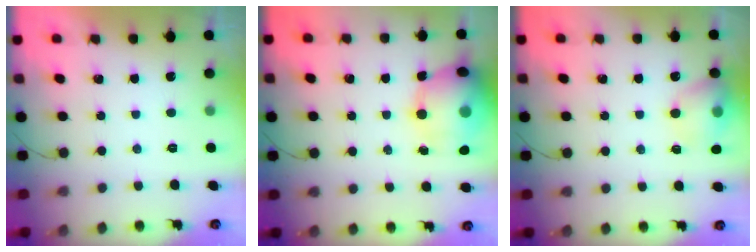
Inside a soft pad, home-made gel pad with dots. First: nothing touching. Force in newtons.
{"total": 17.6, "press": 17.3, "slide": 2.7}
{"total": 11.3, "press": 11.2, "slide": 1.7}